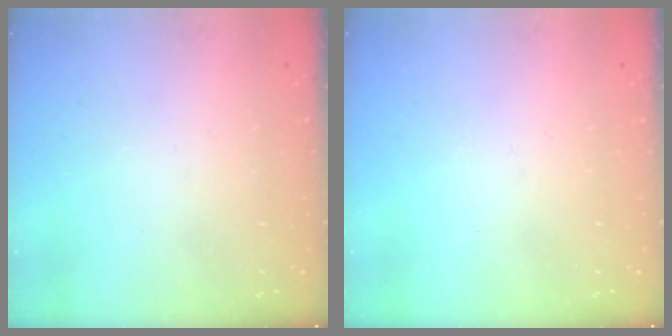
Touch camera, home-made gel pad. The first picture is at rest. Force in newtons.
{"total": 0.0}